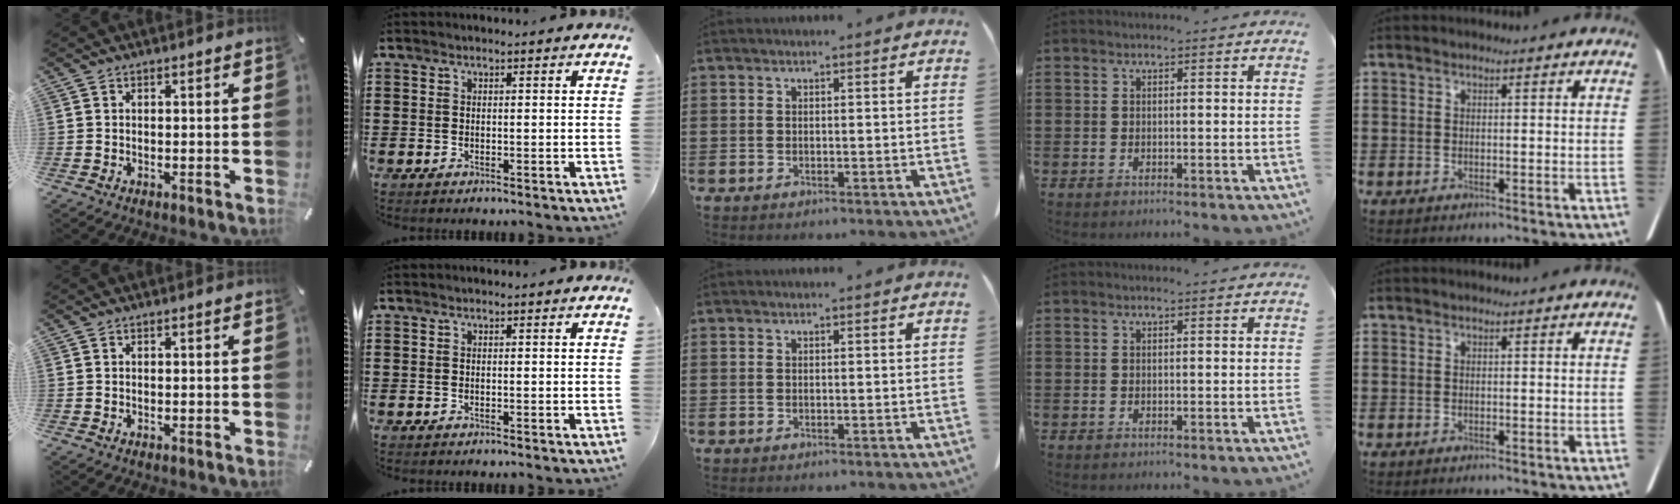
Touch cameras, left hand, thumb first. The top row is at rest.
{}